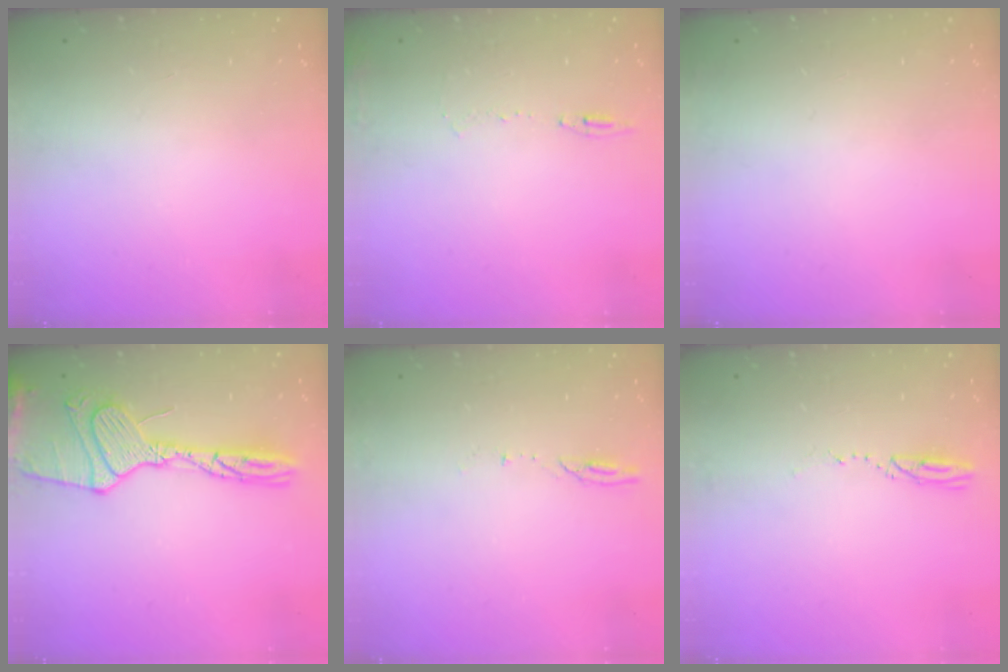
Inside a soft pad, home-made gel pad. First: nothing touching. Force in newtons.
{"total": 6.2, "press": 6.0, "slide": 1.5}
{"total": 2.2, "press": 2.1, "slide": 0.8}
{"total": 18.8, "press": 18.7, "slide": 1.5}
{"total": 5.5, "press": 5.4, "slide": 0.7}
{"total": 2.9, "press": 2.9, "slide": 0.4}